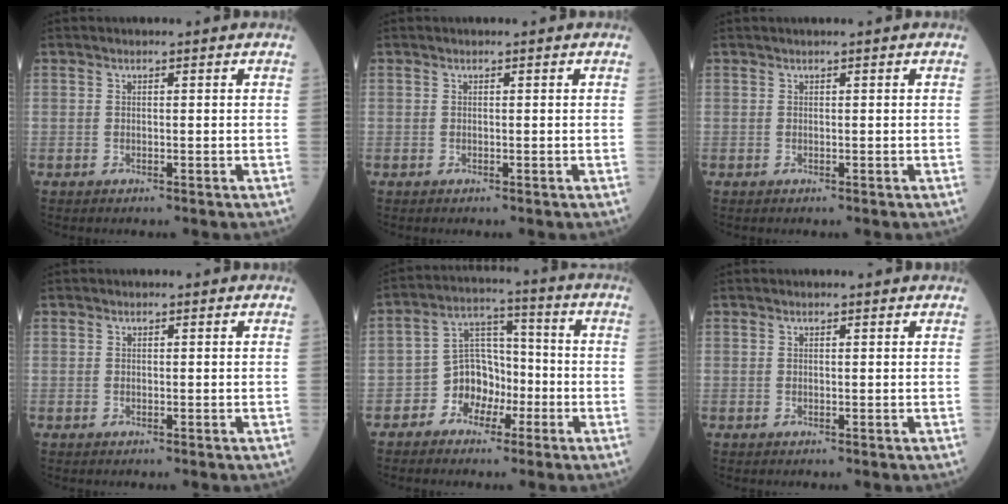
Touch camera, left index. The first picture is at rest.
{"total": 0.0}
{"total": 1.0, "force": [0.8, -0.1, 0.5], "torque": [-0.007, 0.012, 0.018]}
{"total": 0.0}
{"total": 6.9, "force": [-3.2, 5.5, 2.8], "torque": [-0.053, 0.024, -0.056]}
{"total": 0.9, "force": [0.8, 0.0, 0.3], "torque": [-0.014, 0.003, 0.007]}